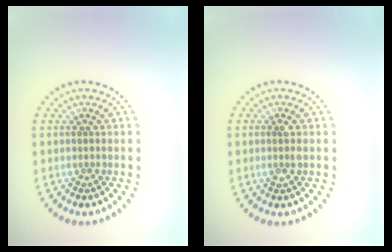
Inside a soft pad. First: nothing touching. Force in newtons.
{"total": 1.0, "press": 1.0, "slide": 0.4}